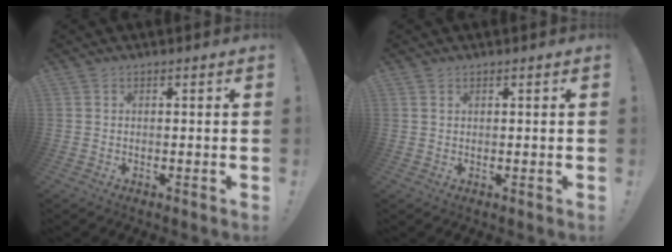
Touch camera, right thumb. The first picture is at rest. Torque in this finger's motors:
{"motor_torque": [0.12, 0.01, -0.17, 0.09, 0.11]}